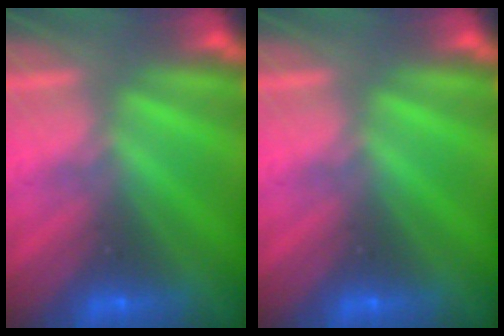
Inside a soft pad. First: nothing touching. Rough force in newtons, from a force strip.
{"total": 0.0}